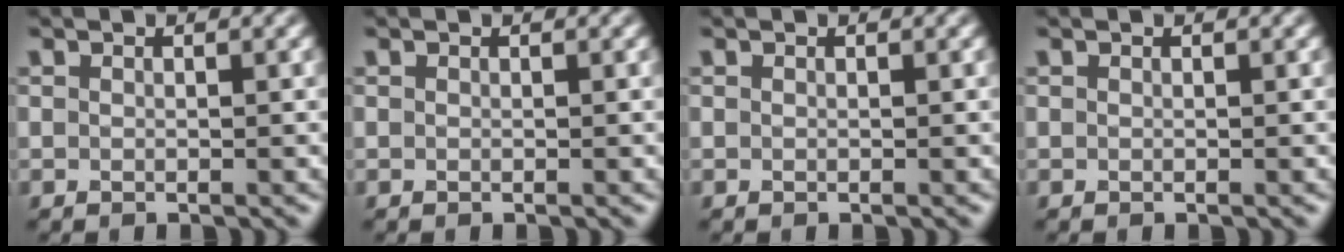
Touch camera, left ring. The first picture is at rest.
{"total": 0.0}
{"total": 0.0}
{"total": 0.0}